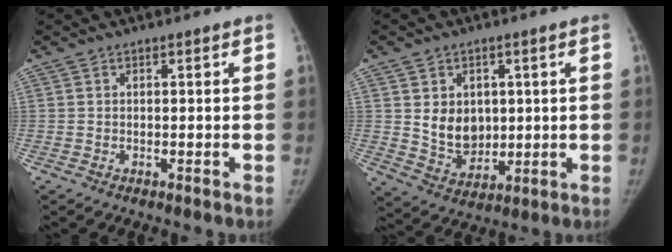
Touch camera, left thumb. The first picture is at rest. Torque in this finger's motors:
{"motor_torque": [0.05, 0.05, -0.03, 0.03, 0.02]}